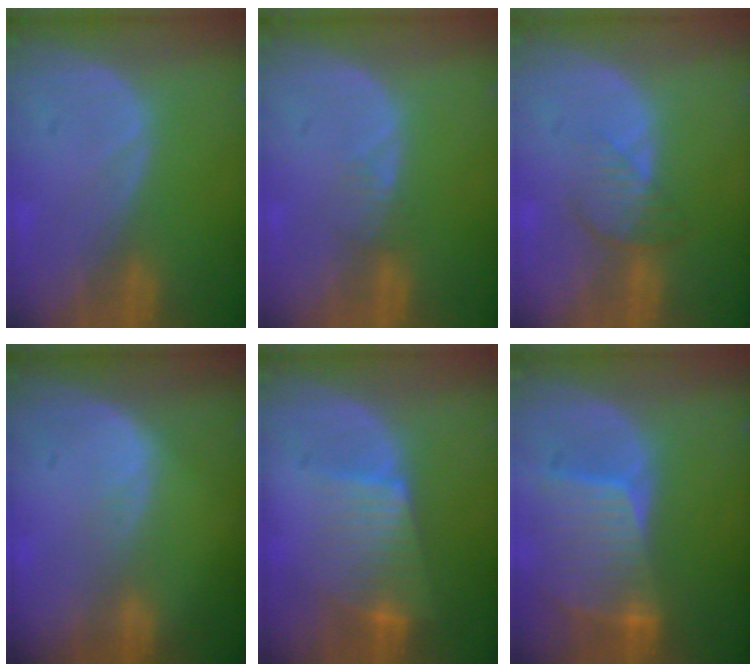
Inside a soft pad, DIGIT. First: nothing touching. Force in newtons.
{"total": 1.5, "press": 1.5, "slide": 0.2}
{"total": 4.0, "press": 3.4, "slide": 2.1}
{"total": 1.3, "press": 1.3, "slide": 0.1}
{"total": 7.3, "press": 6.4, "slide": 3.4}
{"total": 8.7, "press": 7.8, "slide": 3.9}